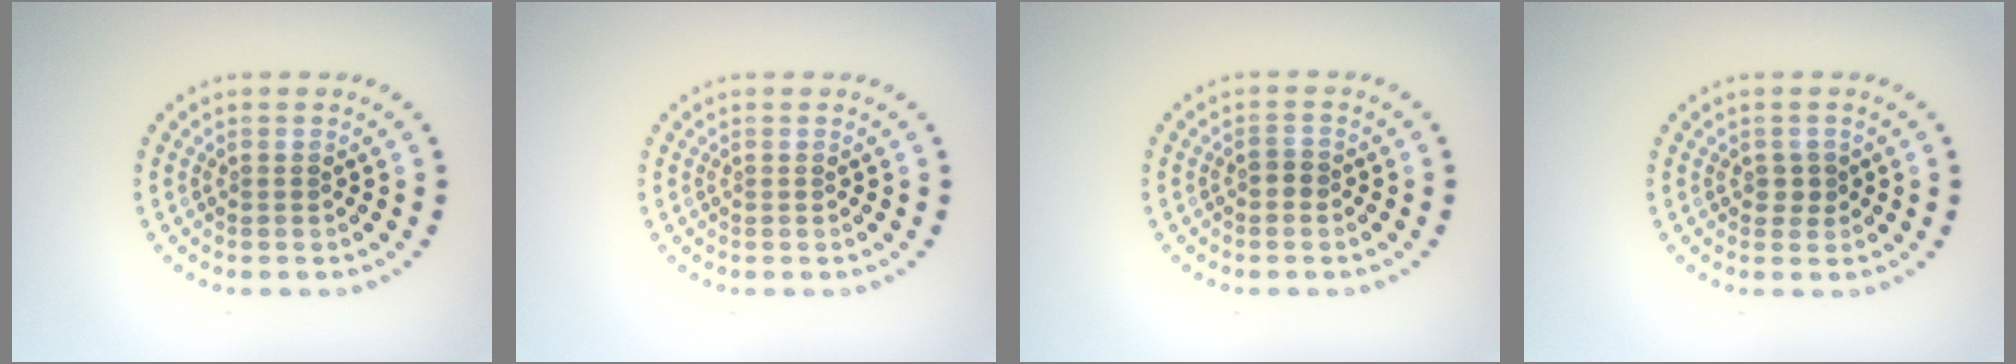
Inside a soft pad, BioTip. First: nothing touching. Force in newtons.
{"total": 0.0}
{"total": 0.8, "press": 0.8, "slide": 0.3}
{"total": 1.2, "press": 1.1, "slide": 0.4}